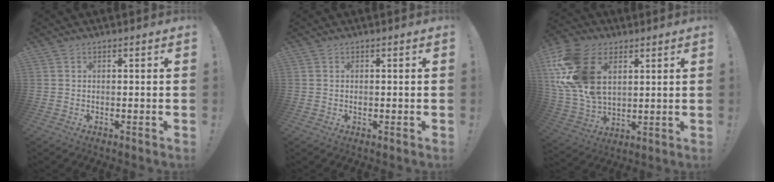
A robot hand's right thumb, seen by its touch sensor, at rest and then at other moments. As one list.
[{"total": 0.6, "force": [-0.2, 0.5, 0.2], "torque": [-0.005, 0.003, -0.005]}, {"total": 20.8, "force": [6.9, 13.9, 13.9], "torque": [-0.286, -0.026, 0.131]}]